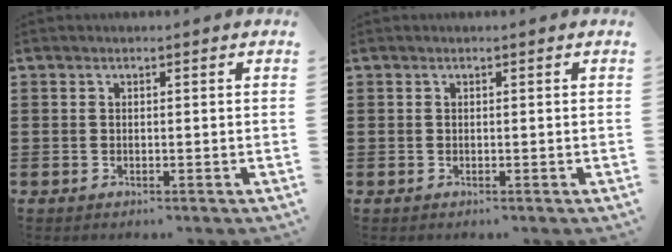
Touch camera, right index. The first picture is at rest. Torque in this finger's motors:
{"motor_torque": [0.40, 0.04, 0.00, 0.00]}